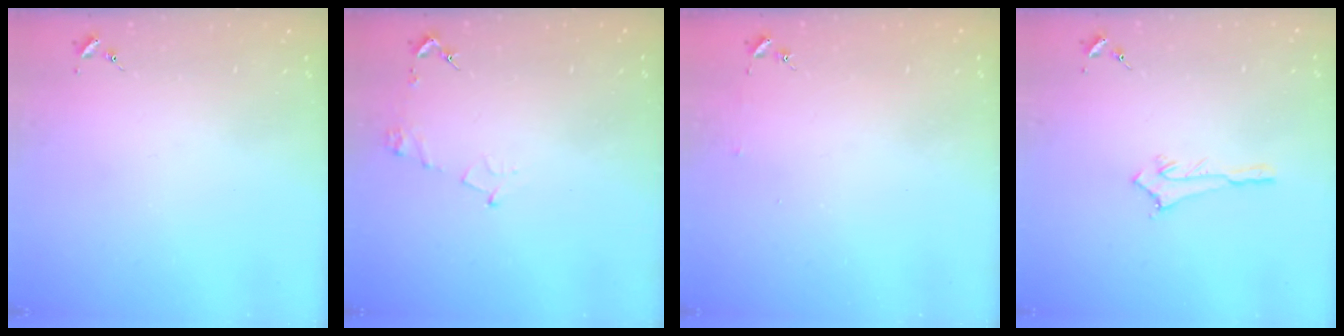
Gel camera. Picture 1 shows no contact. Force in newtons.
{"total": 6.2, "press": 6.2, "slide": 0.7}
{"total": 2.5, "press": 2.5, "slide": 0.2}
{"total": 2.8, "press": 2.8, "slide": 0.3}